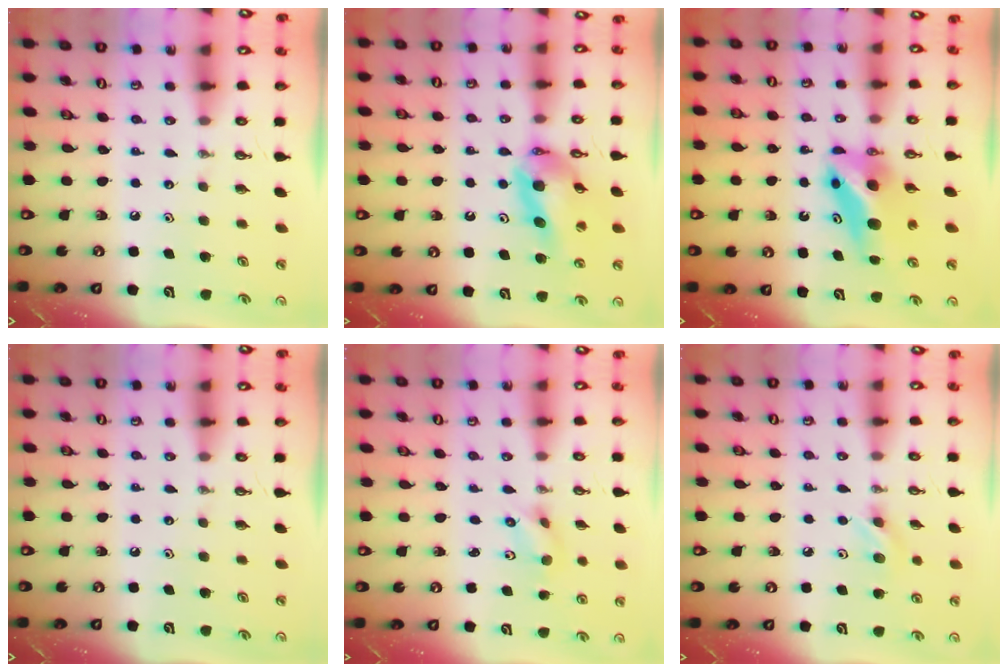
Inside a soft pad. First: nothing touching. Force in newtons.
{"total": 12.9, "press": 12.8, "slide": 1.7}
{"total": 7.1, "press": 7.0, "slide": 0.8}
{"total": 0.0}
{"total": 2.9, "press": 1.1, "slide": 2.7}
{"total": 7.4, "press": 7.1, "slide": 2.1}